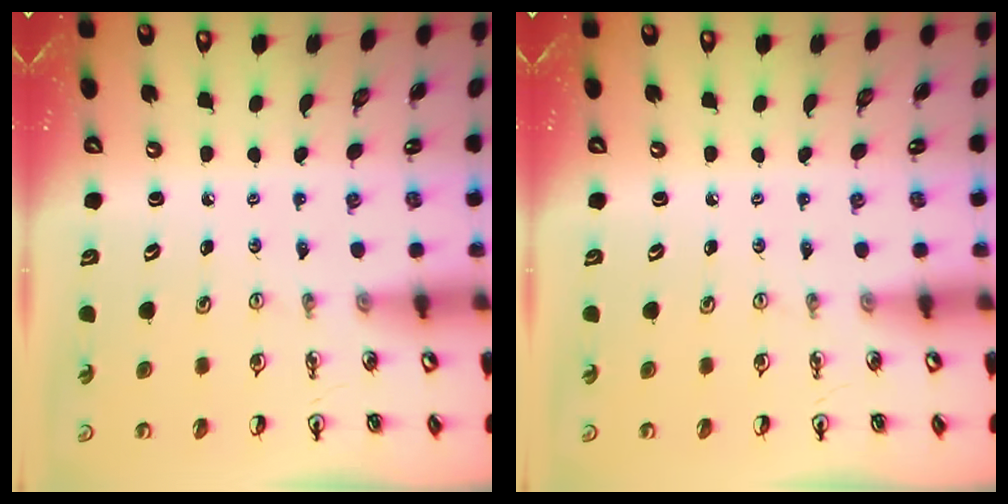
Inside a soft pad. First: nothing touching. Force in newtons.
{"total": 0.0}